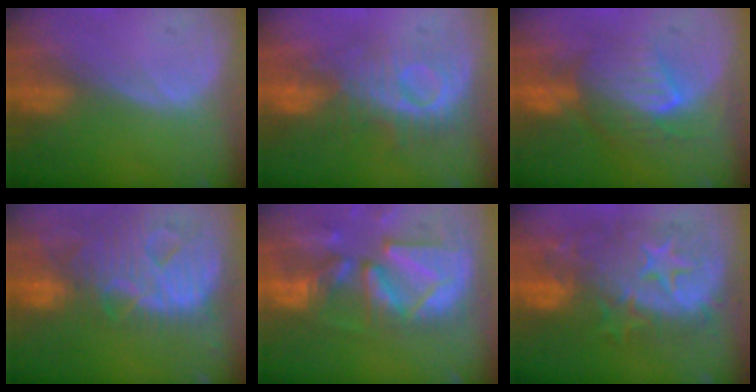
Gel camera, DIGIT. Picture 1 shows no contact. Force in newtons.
{"total": 8.7, "press": 8.5, "slide": 2.0}
{"total": 7.7, "press": 7.7, "slide": 0.1}
{"total": 13.1, "press": 11.1, "slide": 6.9}
{"total": 13.3, "press": 11.4, "slide": 6.9}
{"total": 12.6, "press": 12.6, "slide": 1.0}